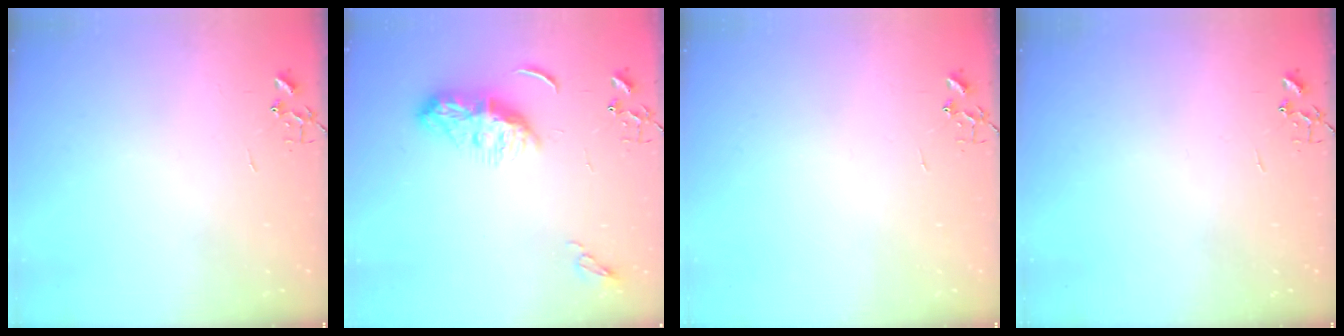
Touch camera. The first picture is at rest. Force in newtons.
{"total": 8.5, "press": 8.5, "slide": 0.3}
{"total": 0.0}
{"total": 0.0}